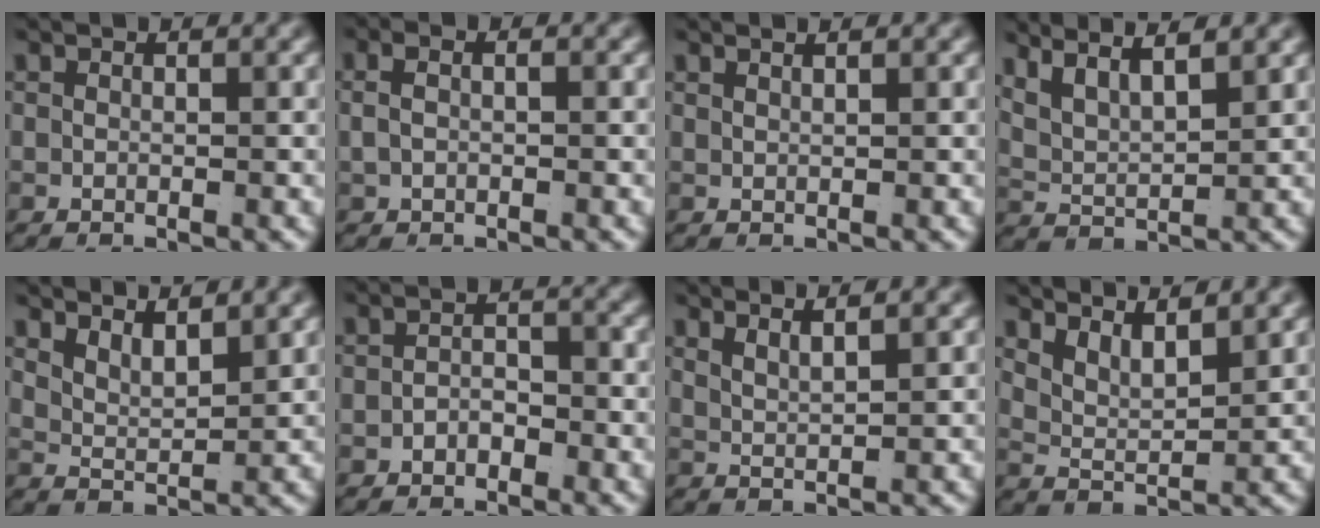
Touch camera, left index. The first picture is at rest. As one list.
[{"total": 1.6, "force": [-0.2, 0.7, 1.4], "torque": [-0.030, 0.000, 0.000]}, {"total": 1.2, "force": [0.9, -0.8, 0.2], "torque": [0.000, -0.001, 0.022]}, {"total": 7.0, "force": [3.4, 4.8, 3.9], "torque": [-0.083, 0.006, 0.045]}, {"total": 4.0, "force": [2.7, 2.1, 2.1], "torque": [-0.042, -0.004, 0.039]}, {"total": 1.8, "force": [-1.3, 0.9, 0.9], "torque": [-0.003, -0.004, -0.022]}, {"total": 2.6, "force": [2.1, 0.2, 1.5], "torque": [-0.027, -0.006, 0.042]}, {"total": 4.6, "force": [2.6, 2.7, 2.6], "torque": [-0.054, -0.007, 0.038]}]